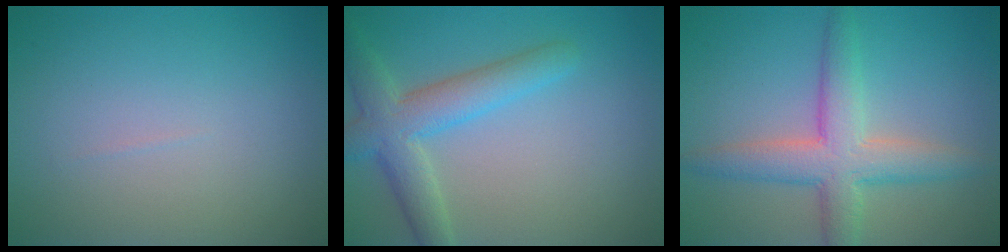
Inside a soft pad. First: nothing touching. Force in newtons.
{"total": 4.8, "press": 4.8, "slide": 0.3}
{"total": 5.3, "press": 5.3, "slide": 0.4}